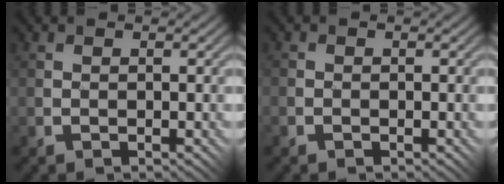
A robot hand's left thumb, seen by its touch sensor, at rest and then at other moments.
{"total": 0.8, "force": [-0.4, 0.6, -0.2], "torque": [0.011, 0.002, -0.015]}